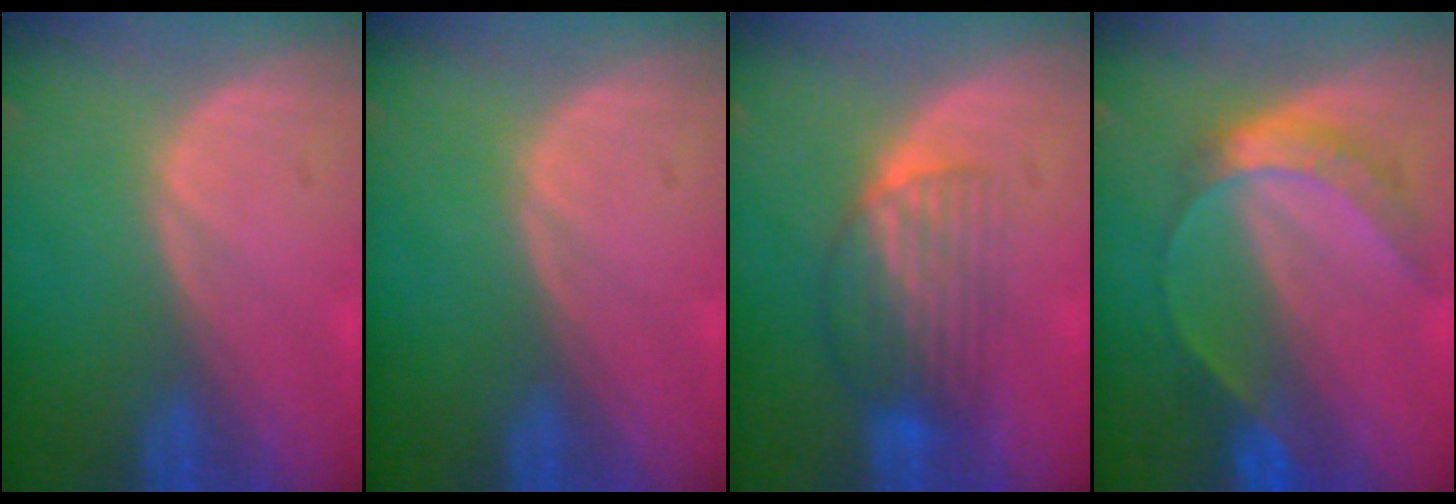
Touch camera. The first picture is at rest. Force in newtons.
{"total": 0.0}
{"total": 6.6, "press": 5.8, "slide": 3.1}
{"total": 7.0, "press": 5.8, "slide": 3.9}